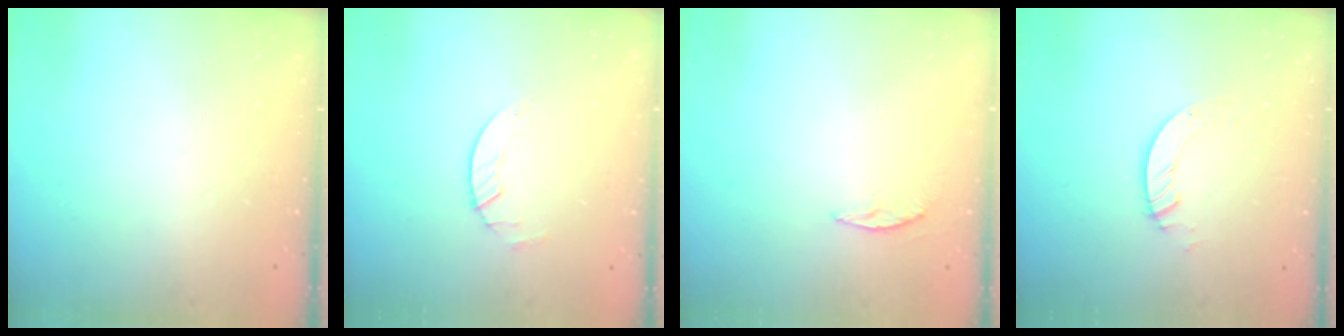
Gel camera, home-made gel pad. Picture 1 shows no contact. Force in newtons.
{"total": 1.7, "press": 1.6, "slide": 0.2}
{"total": 3.5, "press": 3.5, "slide": 0.4}
{"total": 3.7, "press": 3.7, "slide": 0.2}